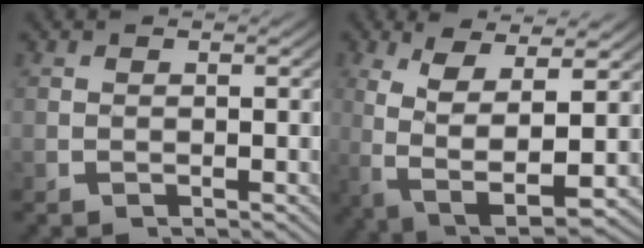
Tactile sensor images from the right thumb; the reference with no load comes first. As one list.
[{"total": 9.2, "force": [-0.7, 4.7, 7.8], "torque": [-0.170, -0.042, 0.016]}]